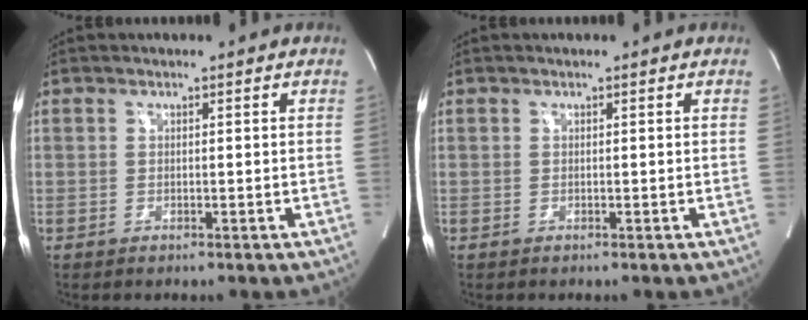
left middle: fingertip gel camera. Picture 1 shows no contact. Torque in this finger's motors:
{"motor_torque": [0.00, 0.00, 0.00, 0.00]}